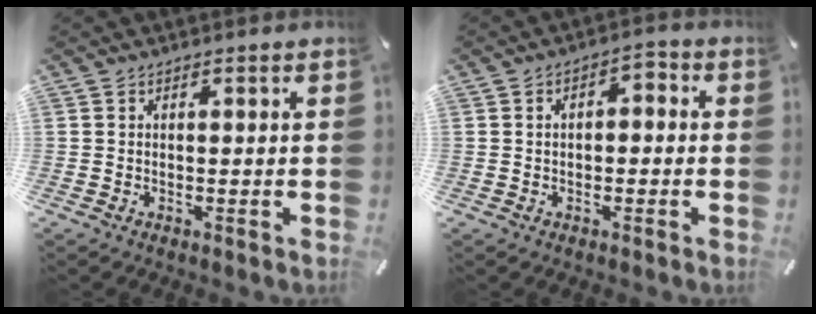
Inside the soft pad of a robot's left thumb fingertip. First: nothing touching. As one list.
[{"total": 3.4, "force": [-1.1, 2.2, 2.3], "torque": [-0.035, 0.013, -0.025]}]